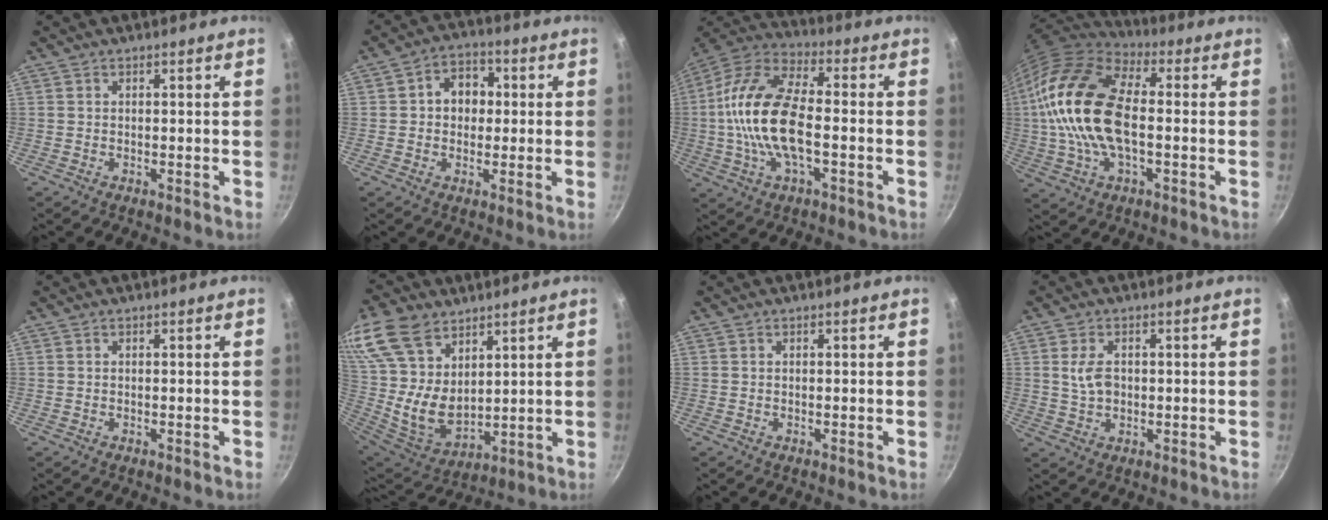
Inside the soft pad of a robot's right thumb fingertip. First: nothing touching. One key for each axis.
{"total": 7.4, "fx": 0.7, "fy": 5.9, "fz": 4.4, "tx": -0.027, "ty": 0.013, "tz": 0.001}
{"total": 17.9, "fx": -1.9, "fy": 8.5, "fz": 15.7, "tx": -0.294, "ty": 0.036, "tz": -0.054}
{"total": 21.1, "fx": 0.1, "fy": 11.5, "fz": 17.7, "tx": -0.338, "ty": 0.029, "tz": -0.012}
{"total": 0.0}
{"total": 19.8, "fx": 11.0, "fy": 12.1, "fz": 11.3, "tx": -0.236, "ty": -0.030, "tz": 0.230}
{"total": 0.0}
{"total": 4.6, "fx": 0.5, "fy": 3.0, "fz": 3.5, "tx": -0.061, "ty": 0.003, "tz": 0.009}